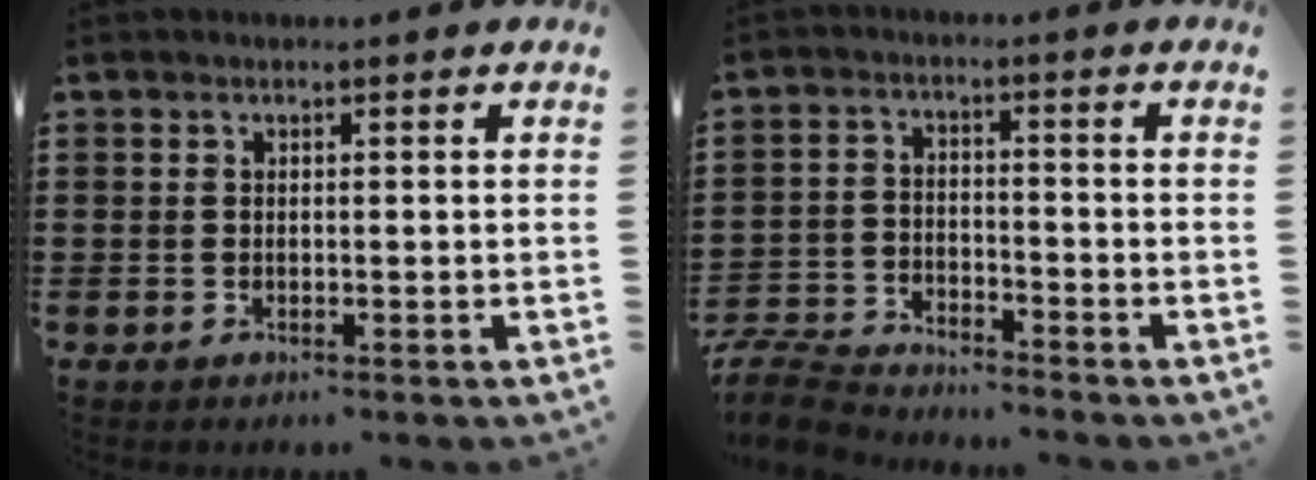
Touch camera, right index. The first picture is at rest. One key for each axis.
{"total": 5.9, "fx": -5.8, "fy": 0.9, "fz": 0.9, "tx": -0.038, "ty": 0.002, "tz": -0.120}